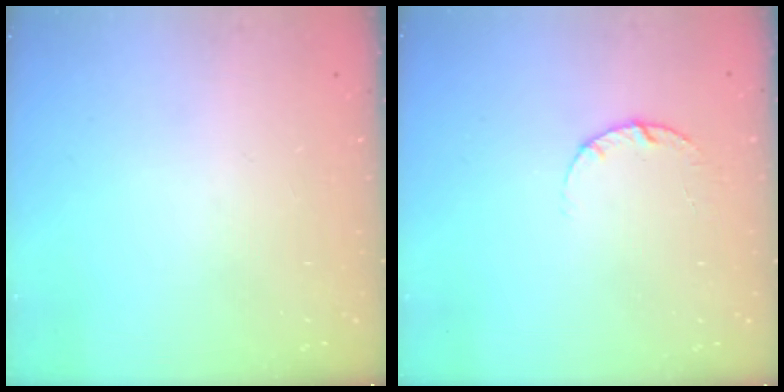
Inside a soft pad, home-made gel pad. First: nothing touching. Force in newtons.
{"total": 3.6, "press": 3.6, "slide": 0.5}